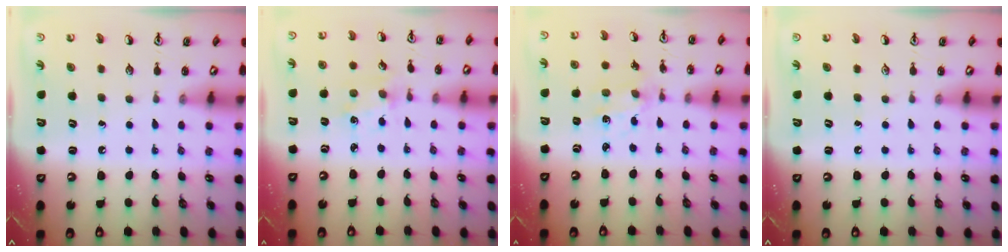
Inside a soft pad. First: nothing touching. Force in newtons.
{"total": 1.6, "press": 1.5, "slide": 0.3}
{"total": 1.8, "press": 1.8, "slide": 0.3}
{"total": 0.0}